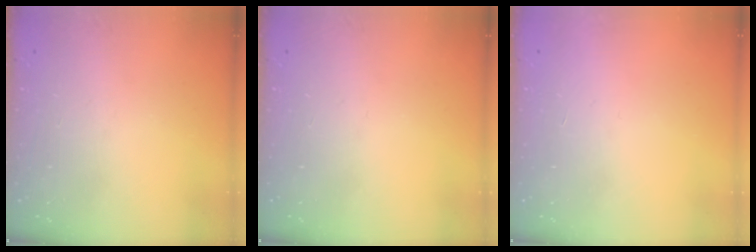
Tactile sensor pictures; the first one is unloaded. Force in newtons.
{"total": 0.0}
{"total": 1.5, "press": 1.5, "slide": 0.1}